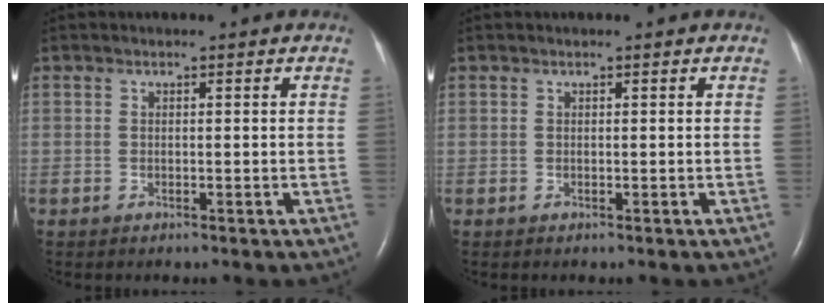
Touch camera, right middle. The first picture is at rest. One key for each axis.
{"total": 0.0}